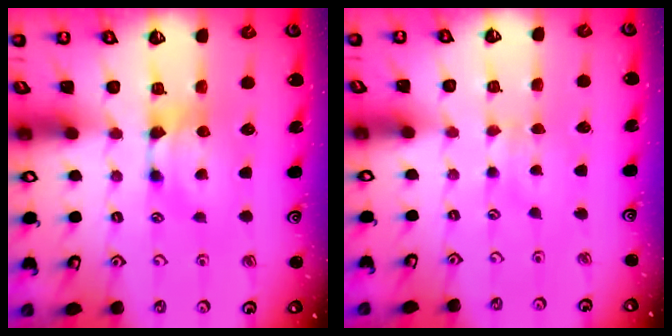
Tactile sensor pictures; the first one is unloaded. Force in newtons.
{"total": 2.4, "press": 2.3, "slide": 0.5}